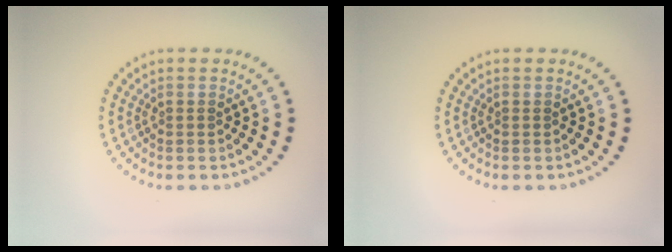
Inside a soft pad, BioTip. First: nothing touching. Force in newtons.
{"total": 0.0}